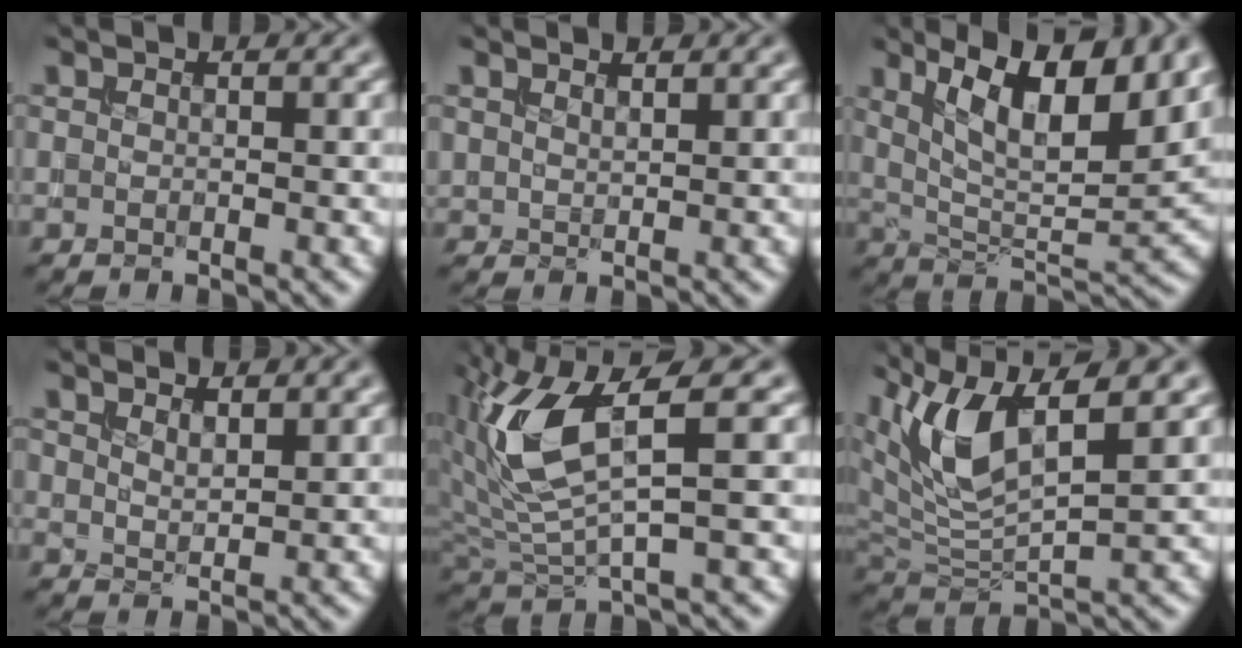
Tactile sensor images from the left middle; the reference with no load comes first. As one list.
[{"total": 1.0, "force": [0.9, 0.2, 0.1], "torque": [-0.005, -0.001, 0.020]}, {"total": 10.0, "force": [4.8, 3.3, 8.2], "torque": [-0.135, -0.002, 0.085]}, {"total": 1.4, "force": [1.2, 0.5, 0.6], "torque": [-0.012, -0.003, 0.025]}, {"total": 7.7, "force": [2.0, 2.5, 7.0], "torque": [-0.168, -0.003, 0.043]}, {"total": 8.1, "force": [4.0, 3.0, 6.4], "torque": [-0.135, -0.001, 0.073]}]